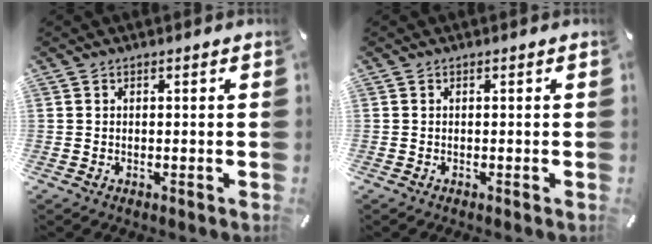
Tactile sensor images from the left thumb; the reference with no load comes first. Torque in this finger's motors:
{"motor_torque": [-0.06, 0.06, 0.00, 0.00, 0.00]}